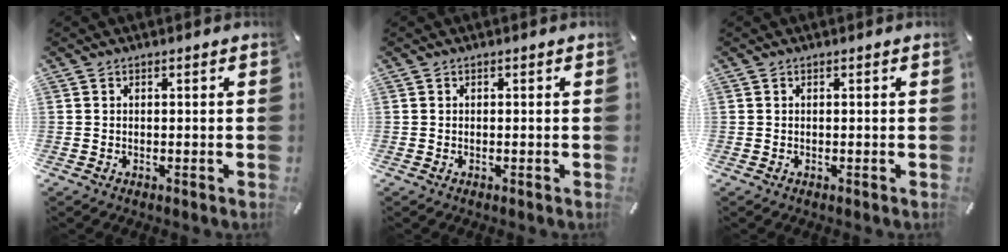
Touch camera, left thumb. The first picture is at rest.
{"total": 0.0}
{"total": 0.0}